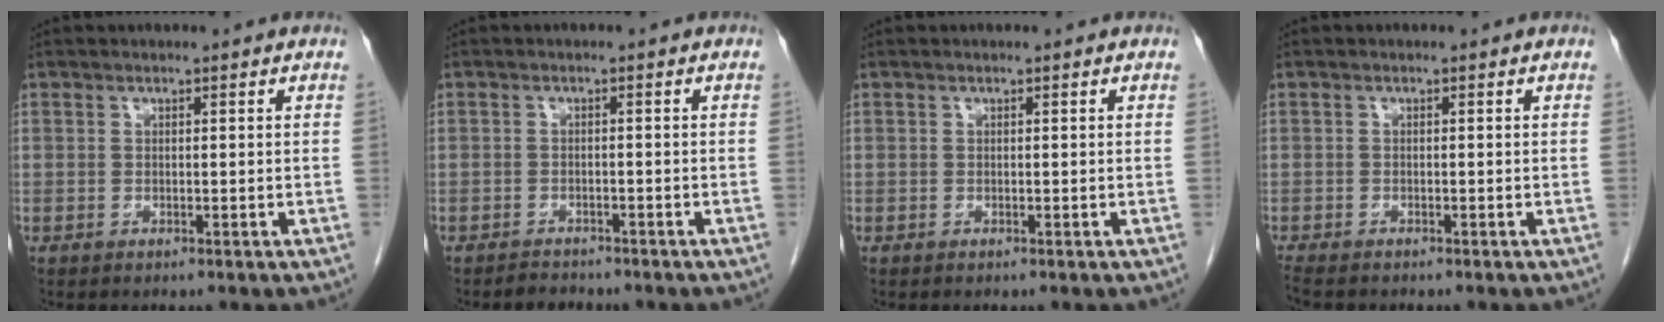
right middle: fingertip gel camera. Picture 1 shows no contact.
{"total": 1.7, "force": [-1.6, 0.6, 0.0], "torque": [-0.006, -0.003, -0.023]}
{"total": 0.0}
{"total": 2.9, "force": [-2.5, 0.7, 1.3], "torque": [-0.025, -0.008, -0.039]}